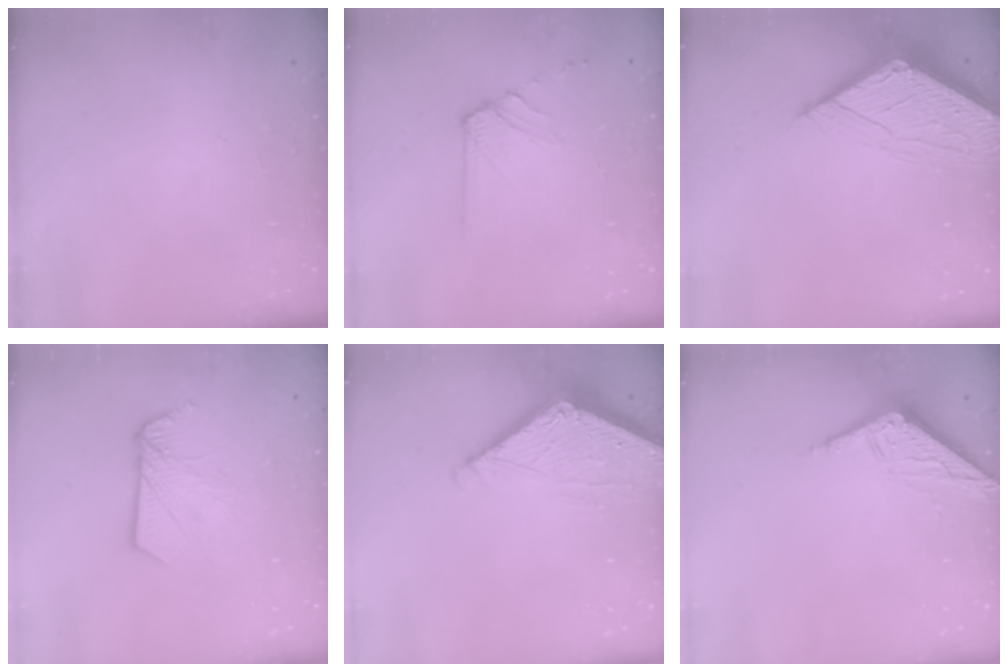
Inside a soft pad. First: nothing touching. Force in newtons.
{"total": 6.8, "press": 6.7, "slide": 0.8}
{"total": 6.6, "press": 6.6, "slide": 0.7}
{"total": 8.3, "press": 8.3, "slide": 0.3}
{"total": 7.2, "press": 7.2, "slide": 0.3}
{"total": 8.3, "press": 8.3, "slide": 0.5}